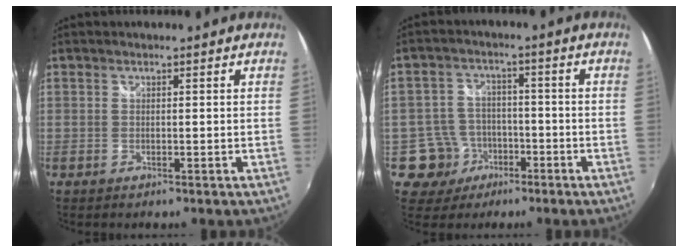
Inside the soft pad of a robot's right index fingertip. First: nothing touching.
{"total": 7.8, "force": [-3.6, 6.9, 0.8], "torque": [-0.035, 0.023, -0.051]}